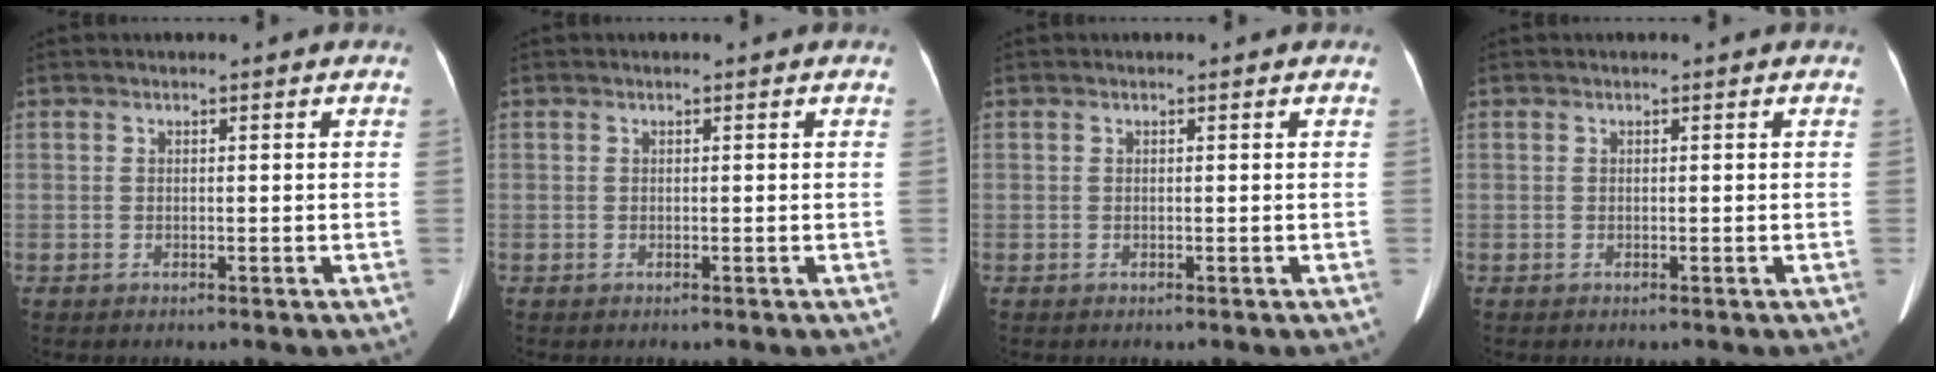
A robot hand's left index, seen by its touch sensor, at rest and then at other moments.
{"total": 0.0}
{"total": 0.0}
{"total": 0.0}